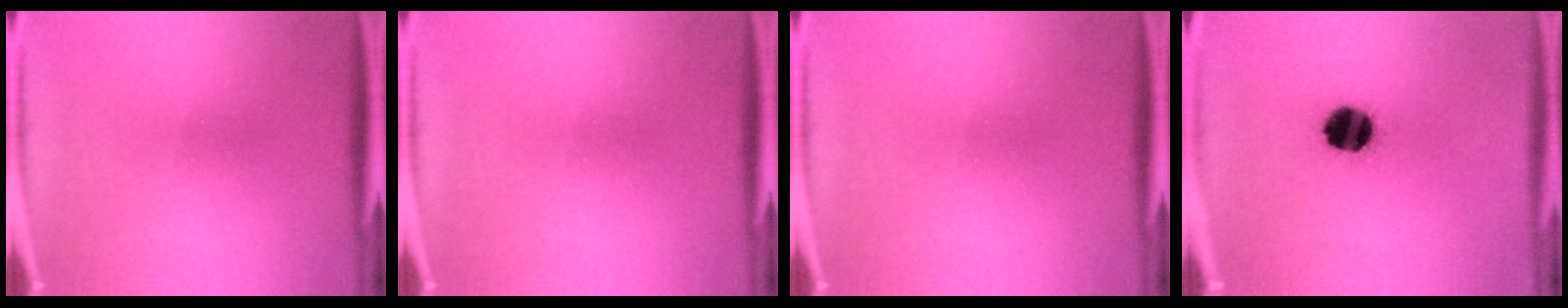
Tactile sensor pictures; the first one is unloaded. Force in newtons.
{"total": 0.0}
{"total": 0.0}
{"total": 11.2}